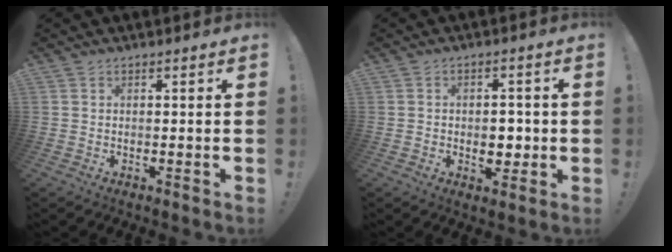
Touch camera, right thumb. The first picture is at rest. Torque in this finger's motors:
{"motor_torque": [0.42, 0.60, 0.25, 0.00, 0.02]}